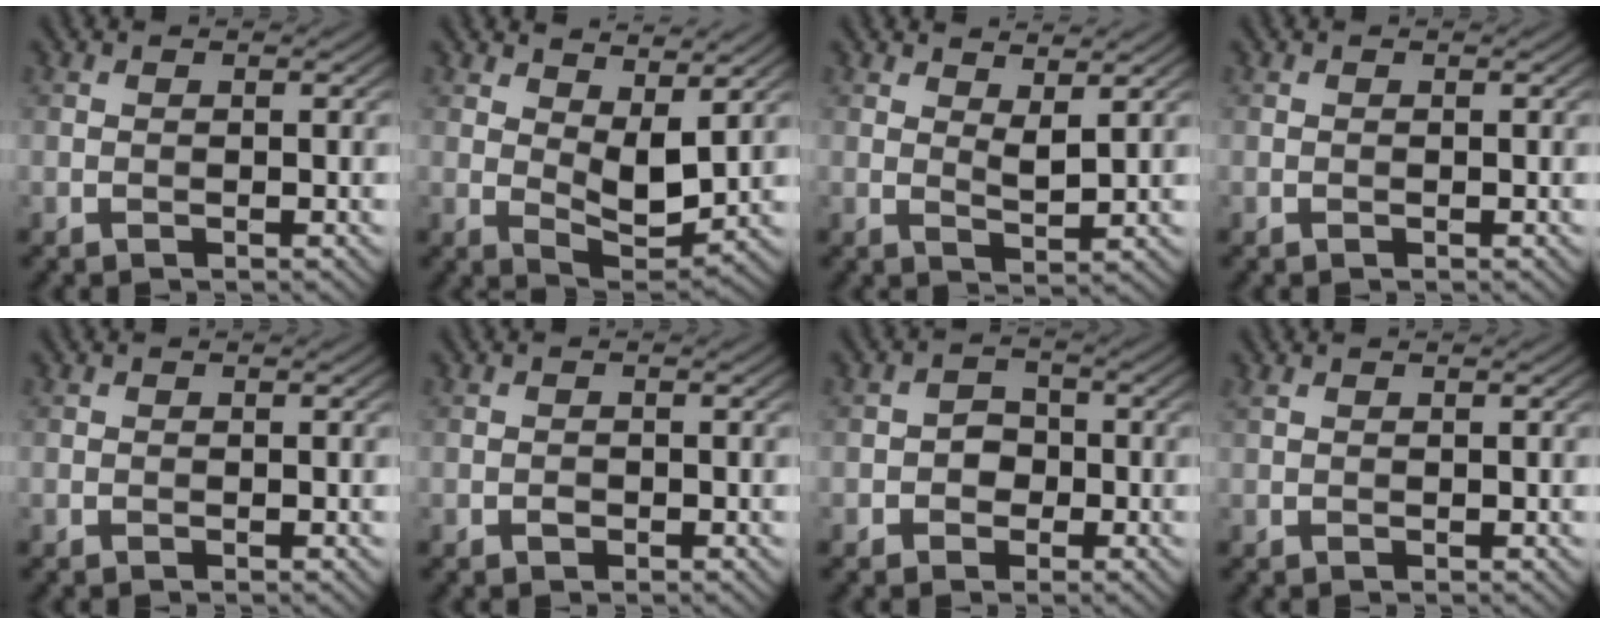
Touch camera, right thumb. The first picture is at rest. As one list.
[{"total": 6.7, "force": [3.2, 3.1, 5.1], "torque": [-0.095, -0.008, 0.057]}, {"total": 3.0, "force": [2.1, 0.8, 2.0], "torque": [-0.039, -0.007, 0.040]}, {"total": 0.0}, {"total": 0.0}, {"total": 0.7, "force": [-0.4, 0.5, 0.4], "torque": [-0.004, -0.002, -0.007]}, {"total": 2.6, "force": [-0.7, 2.3, 1.1], "torque": [-0.006, -0.001, -0.022]}, {"total": 0.7, "force": [0.5, 0.1, 0.5], "torque": [-0.015, 0.004, 0.010]}]